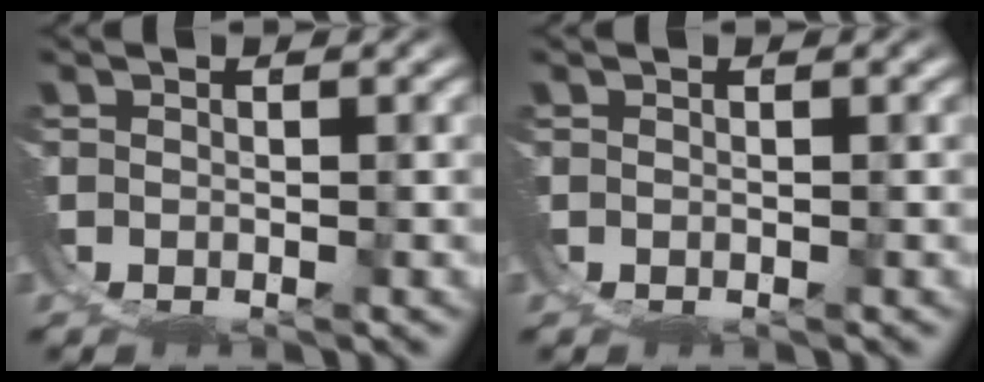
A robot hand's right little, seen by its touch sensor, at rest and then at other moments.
{"total": 0.0}